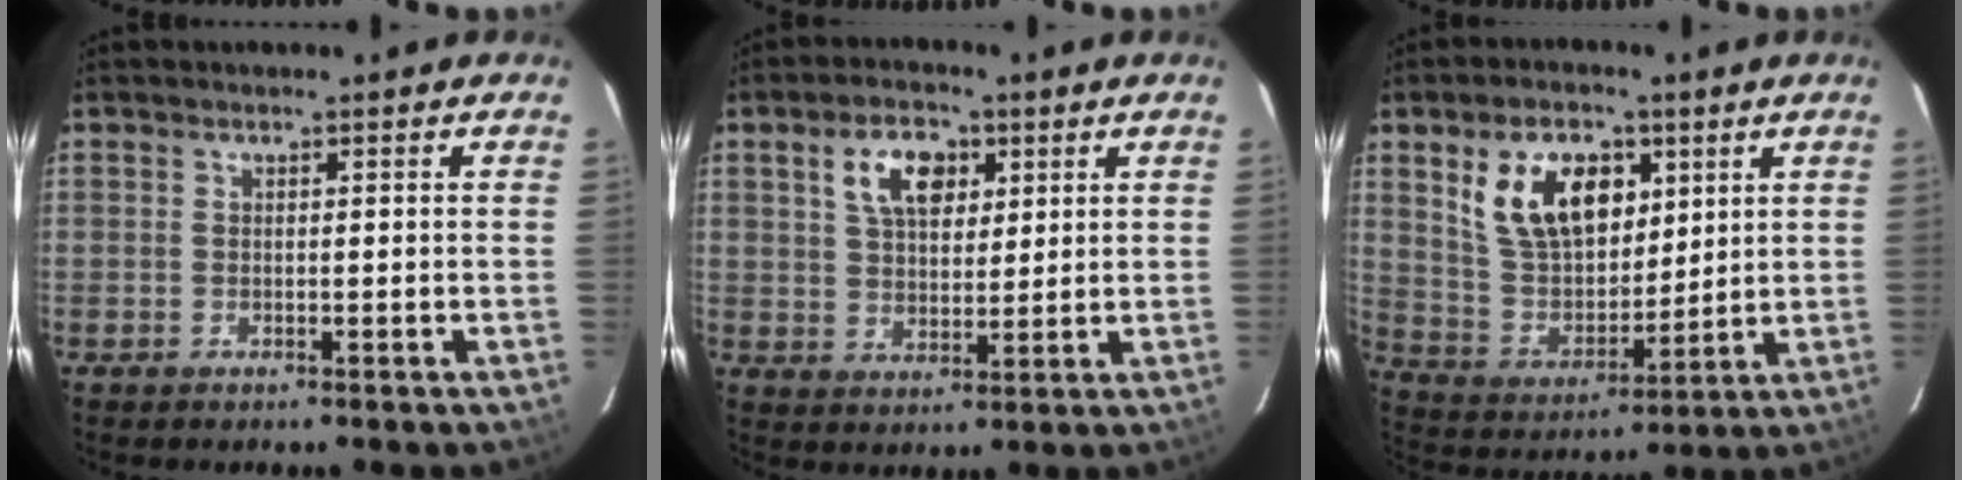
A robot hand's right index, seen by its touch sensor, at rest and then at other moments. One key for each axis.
{"total": 8.0, "fx": 3.4, "fy": 4.7, "fz": 5.6, "tx": -0.099, "ty": 0.019, "tz": 0.062}
{"total": 14.7, "fx": 5.9, "fy": 8.9, "fz": 10.1, "tx": -0.188, "ty": 0.016, "tz": 0.124}